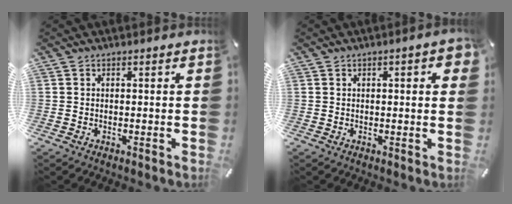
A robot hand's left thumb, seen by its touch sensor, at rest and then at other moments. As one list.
[{"total": 3.7, "force": [1.0, 1.1, 3.4], "torque": [-0.048, 0.001, 0.013]}]